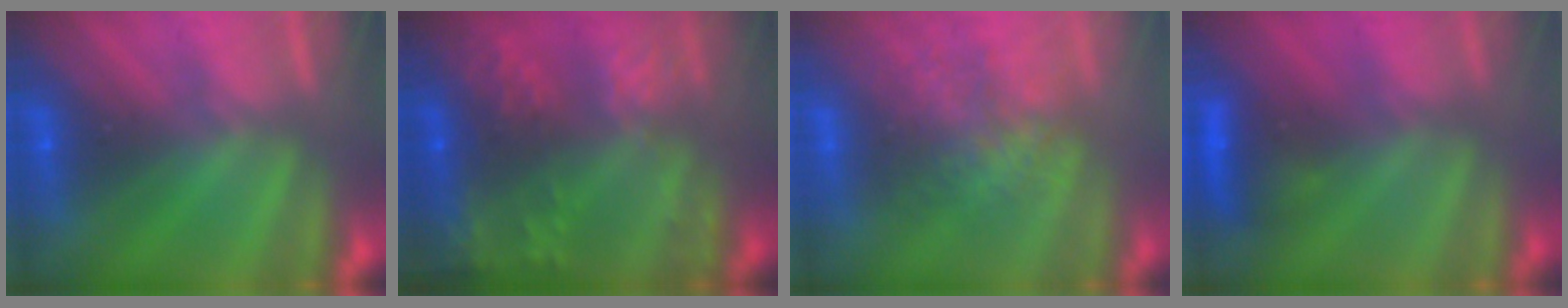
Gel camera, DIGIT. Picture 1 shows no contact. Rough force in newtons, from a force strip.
{"total": 7.7}
{"total": 3.4}
{"total": 2.9}